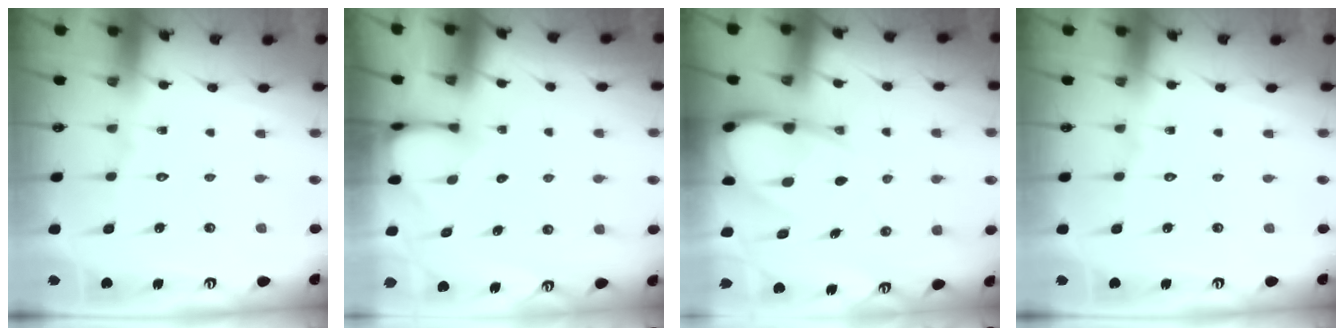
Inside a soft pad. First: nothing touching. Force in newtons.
{"total": 3.2, "press": 3.2, "slide": 0.2}
{"total": 8.8, "press": 8.8, "slide": 0.9}
{"total": 0.0}